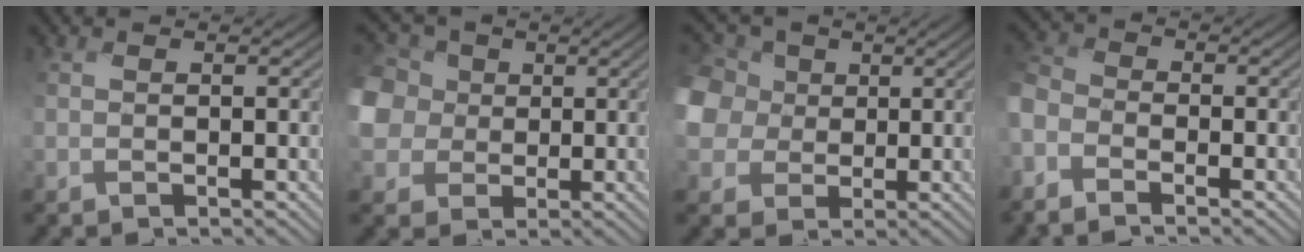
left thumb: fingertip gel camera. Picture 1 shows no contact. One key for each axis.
{"total": 9.4, "fx": 0.6, "fy": 8.4, "fz": 4.2, "tx": -0.162, "ty": -0.013, "tz": -0.007}
{"total": 9.6, "fx": 1.0, "fy": 8.6, "fz": 4.2, "tx": -0.172, "ty": -0.007, "tz": 0.002}
{"total": 4.4, "fx": -3.2, "fy": 2.6, "fz": 1.4, "tx": -0.055, "ty": -0.001, "tz": -0.086}